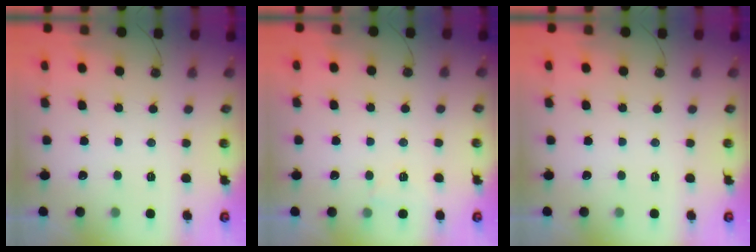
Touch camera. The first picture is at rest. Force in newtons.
{"total": 3.8, "press": 3.8, "slide": 0.6}
{"total": 0.0}